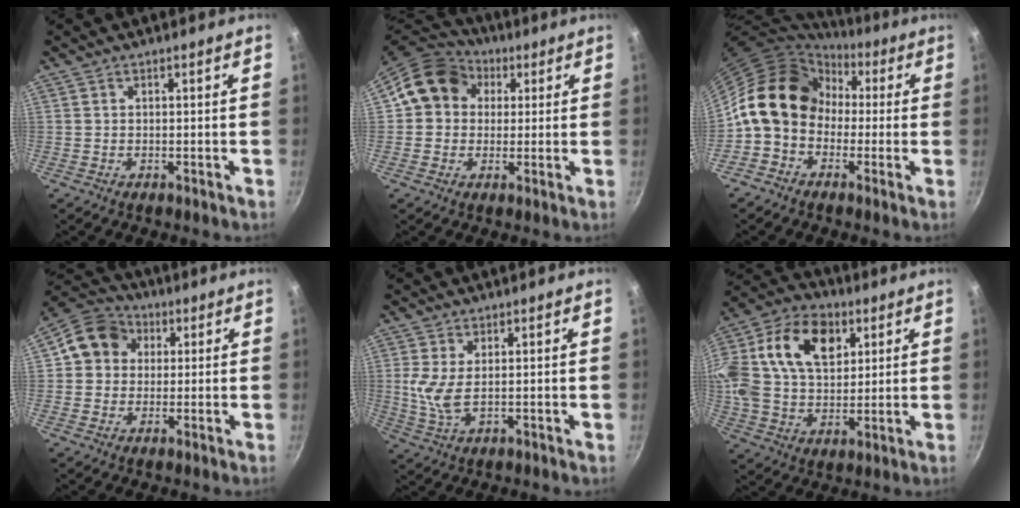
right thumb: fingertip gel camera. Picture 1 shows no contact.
{"total": 11.8, "force": [2.7, 10.2, 5.3], "torque": [-0.059, 0.022, 0.027]}
{"total": 14.1, "force": [0.9, 11.5, 8.1], "torque": [-0.102, 0.036, -0.008]}
{"total": 9.5, "force": [2.0, 8.4, 3.9], "torque": [-0.037, 0.017, 0.016]}
{"total": 5.0, "force": [1.1, 1.9, 4.6], "torque": [-0.100, -0.008, 0.026]}
{"total": 25.6, "force": [8.5, 16.9, 17.3], "torque": [-0.347, 0.018, 0.138]}